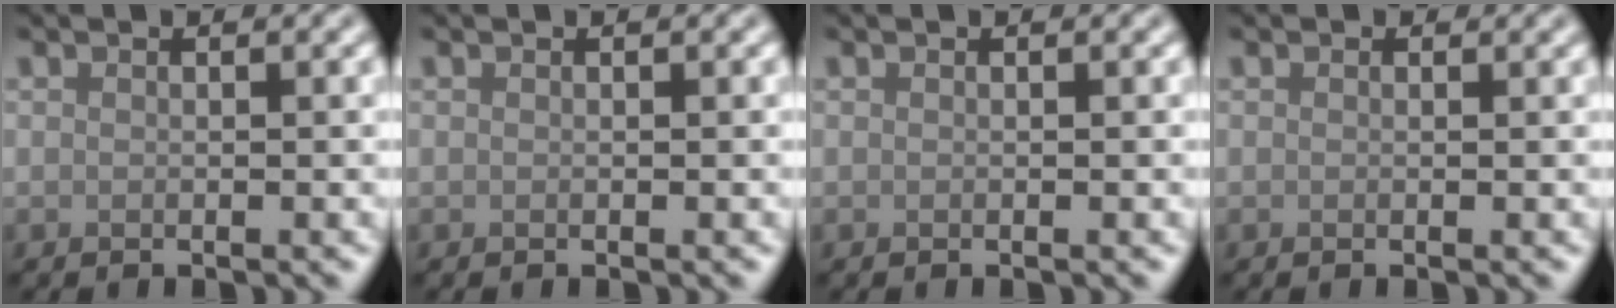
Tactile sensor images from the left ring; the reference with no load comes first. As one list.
[{"total": 0.0}, {"total": 0.0}, {"total": 0.0}]